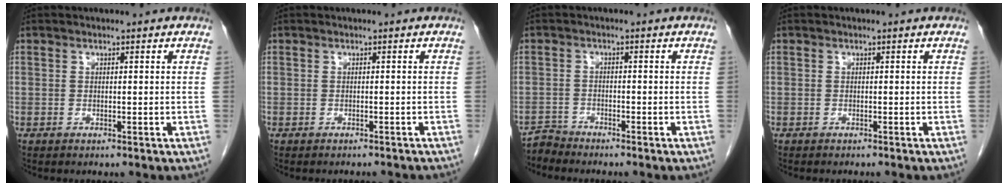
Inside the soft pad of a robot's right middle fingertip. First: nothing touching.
{"total": 3.7, "force": [-3.6, 0.5, 0.9], "torque": [-0.017, -0.013, -0.039]}
{"total": 2.3, "force": [-2.2, -0.2, -0.8], "torque": [0.021, -0.012, -0.042]}
{"total": 1.3, "force": [-1.2, -0.1, 0.4], "torque": [-0.010, -0.003, -0.015]}